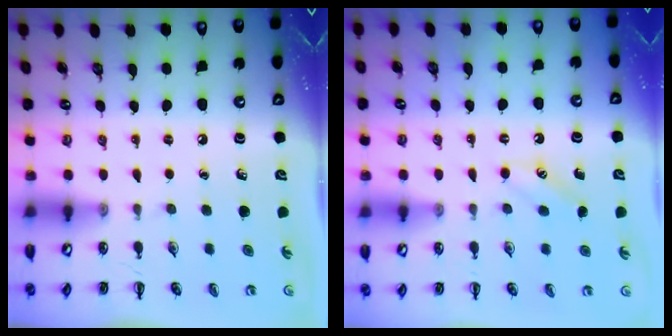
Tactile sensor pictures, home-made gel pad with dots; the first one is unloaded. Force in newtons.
{"total": 3.0, "press": 2.9, "slide": 0.7}